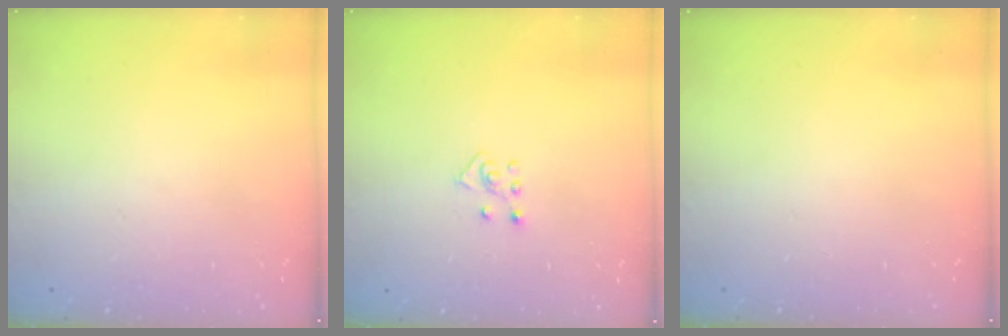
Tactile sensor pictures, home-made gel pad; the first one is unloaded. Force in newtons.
{"total": 4.6, "press": 4.6, "slide": 0.3}
{"total": 0.0}